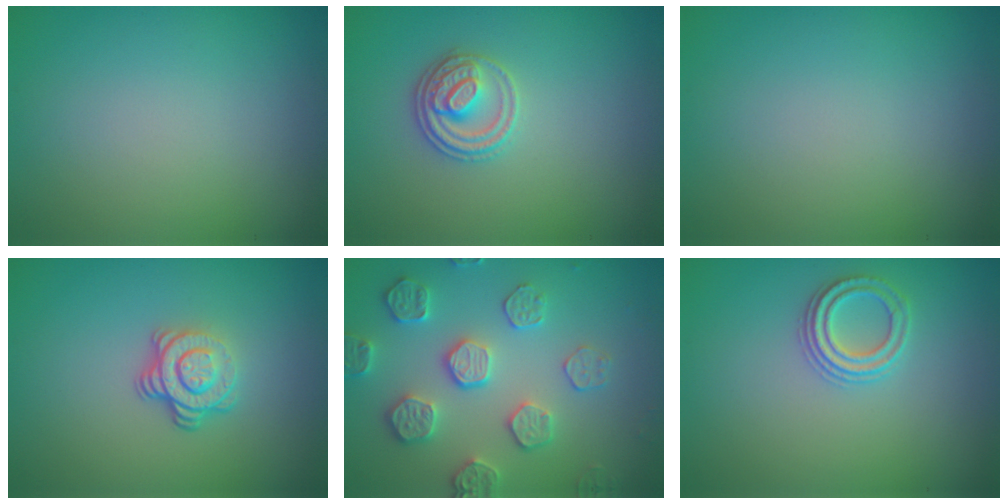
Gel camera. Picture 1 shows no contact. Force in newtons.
{"total": 2.8, "press": 2.7, "slide": 0.5}
{"total": 0.0}
{"total": 3.7, "press": 2.6, "slide": 2.7}
{"total": 4.4, "press": 4.3, "slide": 1.1}
{"total": 2.3, "press": 2.2, "slide": 0.8}